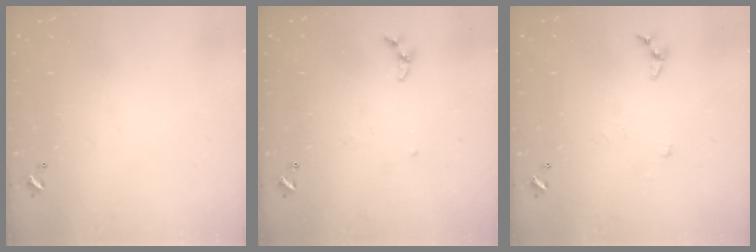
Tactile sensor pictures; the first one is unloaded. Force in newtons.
{"total": 4.5, "press": 4.5, "slide": 0.5}
{"total": 4.3, "press": 4.3, "slide": 0.5}